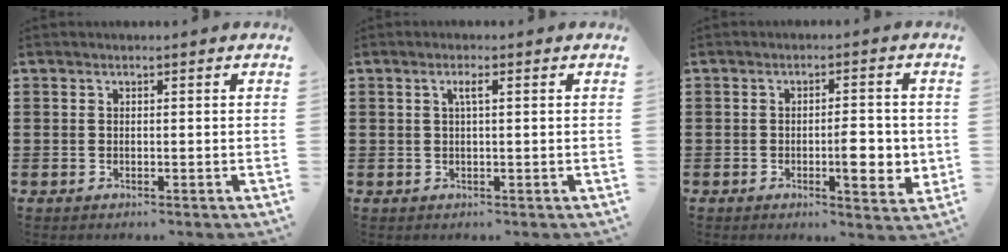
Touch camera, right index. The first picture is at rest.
{"total": 1.7, "force": [0.4, 0.2, 1.6], "torque": [-0.031, 0.002, 0.005]}
{"total": 5.7, "force": [-0.9, 1.8, 5.4], "torque": [-0.066, -0.005, -0.021]}